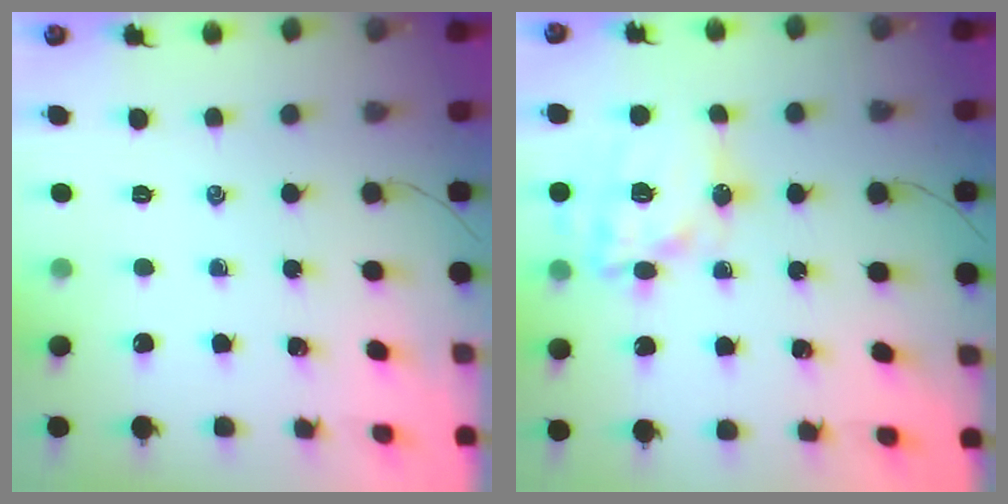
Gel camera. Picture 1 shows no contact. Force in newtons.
{"total": 16.8, "press": 16.6, "slide": 2.6}